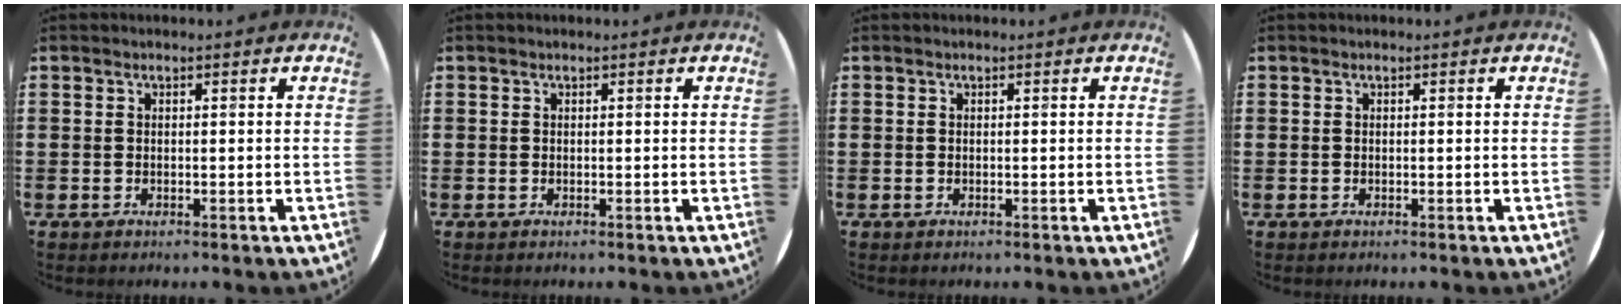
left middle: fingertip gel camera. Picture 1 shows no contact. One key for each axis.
{"total": 0.0}
{"total": 0.0}
{"total": 0.0}